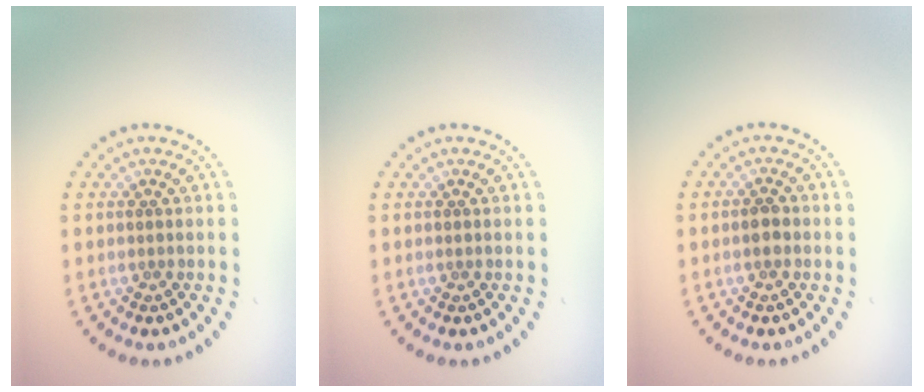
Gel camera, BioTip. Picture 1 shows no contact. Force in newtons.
{"total": 0.0}
{"total": 1.4, "press": 1.4, "slide": 0.1}